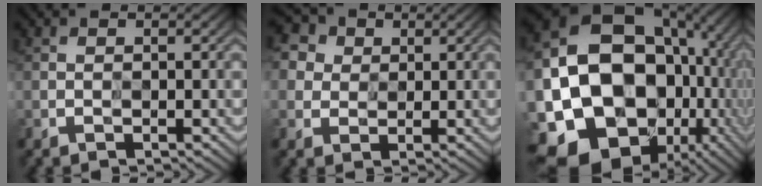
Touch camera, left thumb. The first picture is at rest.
{"total": 8.1, "force": [4.4, 6.0, 3.3], "torque": [-0.126, 0.025, 0.077]}
{"total": 21.3, "force": [-5.0, 17.5, 11.2], "torque": [-0.237, -0.046, -0.090]}